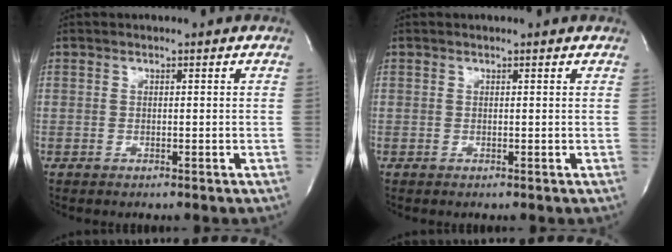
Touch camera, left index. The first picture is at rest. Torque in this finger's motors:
{"motor_torque": [0.28, -0.19, -0.01, -0.01]}